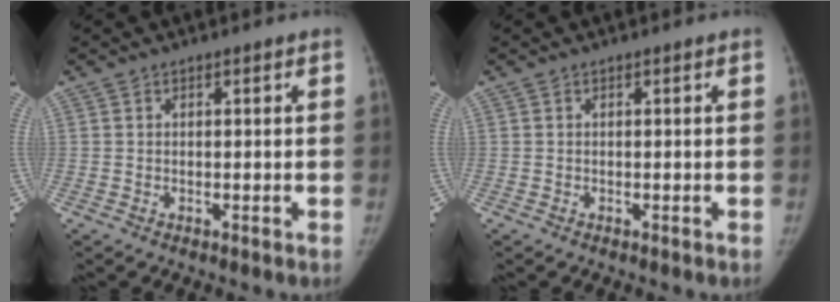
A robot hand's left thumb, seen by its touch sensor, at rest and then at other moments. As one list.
[{"total": 0.0}]